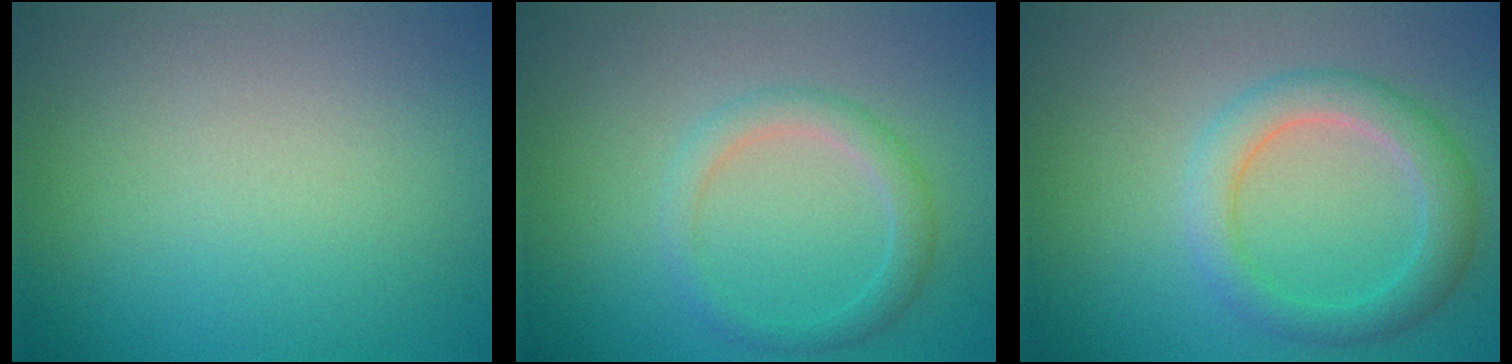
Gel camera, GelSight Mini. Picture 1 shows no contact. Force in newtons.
{"total": 2.2, "press": 2.2, "slide": 0.1}
{"total": 3.6, "press": 3.6, "slide": 0.1}